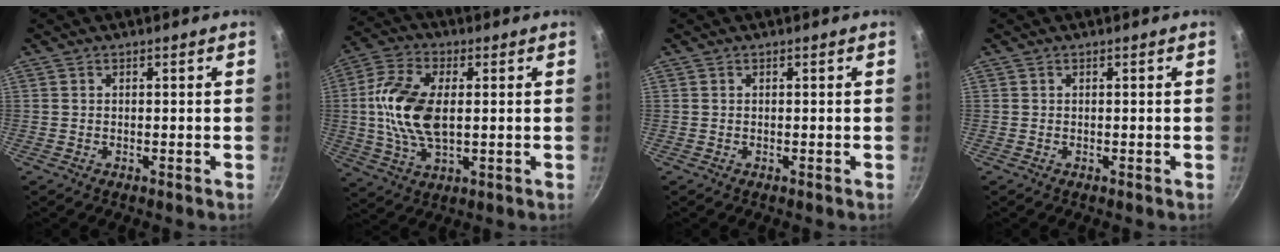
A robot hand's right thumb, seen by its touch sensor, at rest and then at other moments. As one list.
[{"total": 14.1, "force": [0.9, 7.7, 11.8], "torque": [-0.231, 0.010, 0.011]}, {"total": 0.0}, {"total": 0.0}]